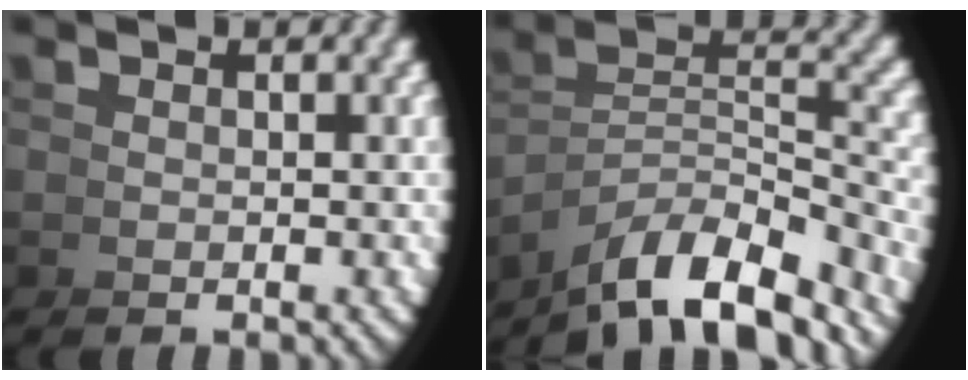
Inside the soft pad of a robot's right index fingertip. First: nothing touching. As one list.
[{"total": 9.5, "force": [-4.4, 5.7, 6.2], "torque": [-0.103, -0.044, -0.052]}]